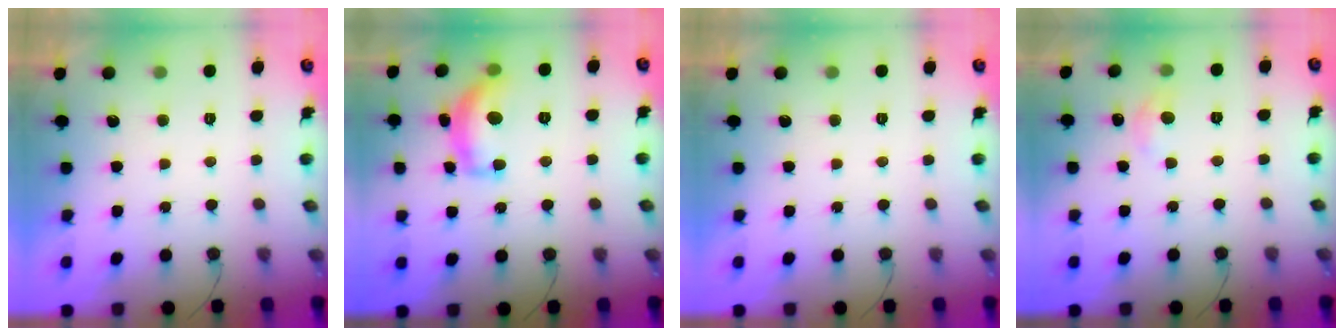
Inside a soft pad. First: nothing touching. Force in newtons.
{"total": 13.7, "press": 13.7, "slide": 1.0}
{"total": 0.0}
{"total": 6.8, "press": 6.7, "slide": 1.0}